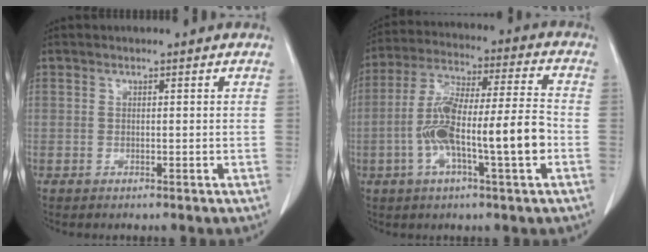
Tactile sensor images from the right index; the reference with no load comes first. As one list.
[{"total": 14.6, "force": [-3.7, 1.5, 14.0], "torque": [-0.264, 0.015, -0.066]}]